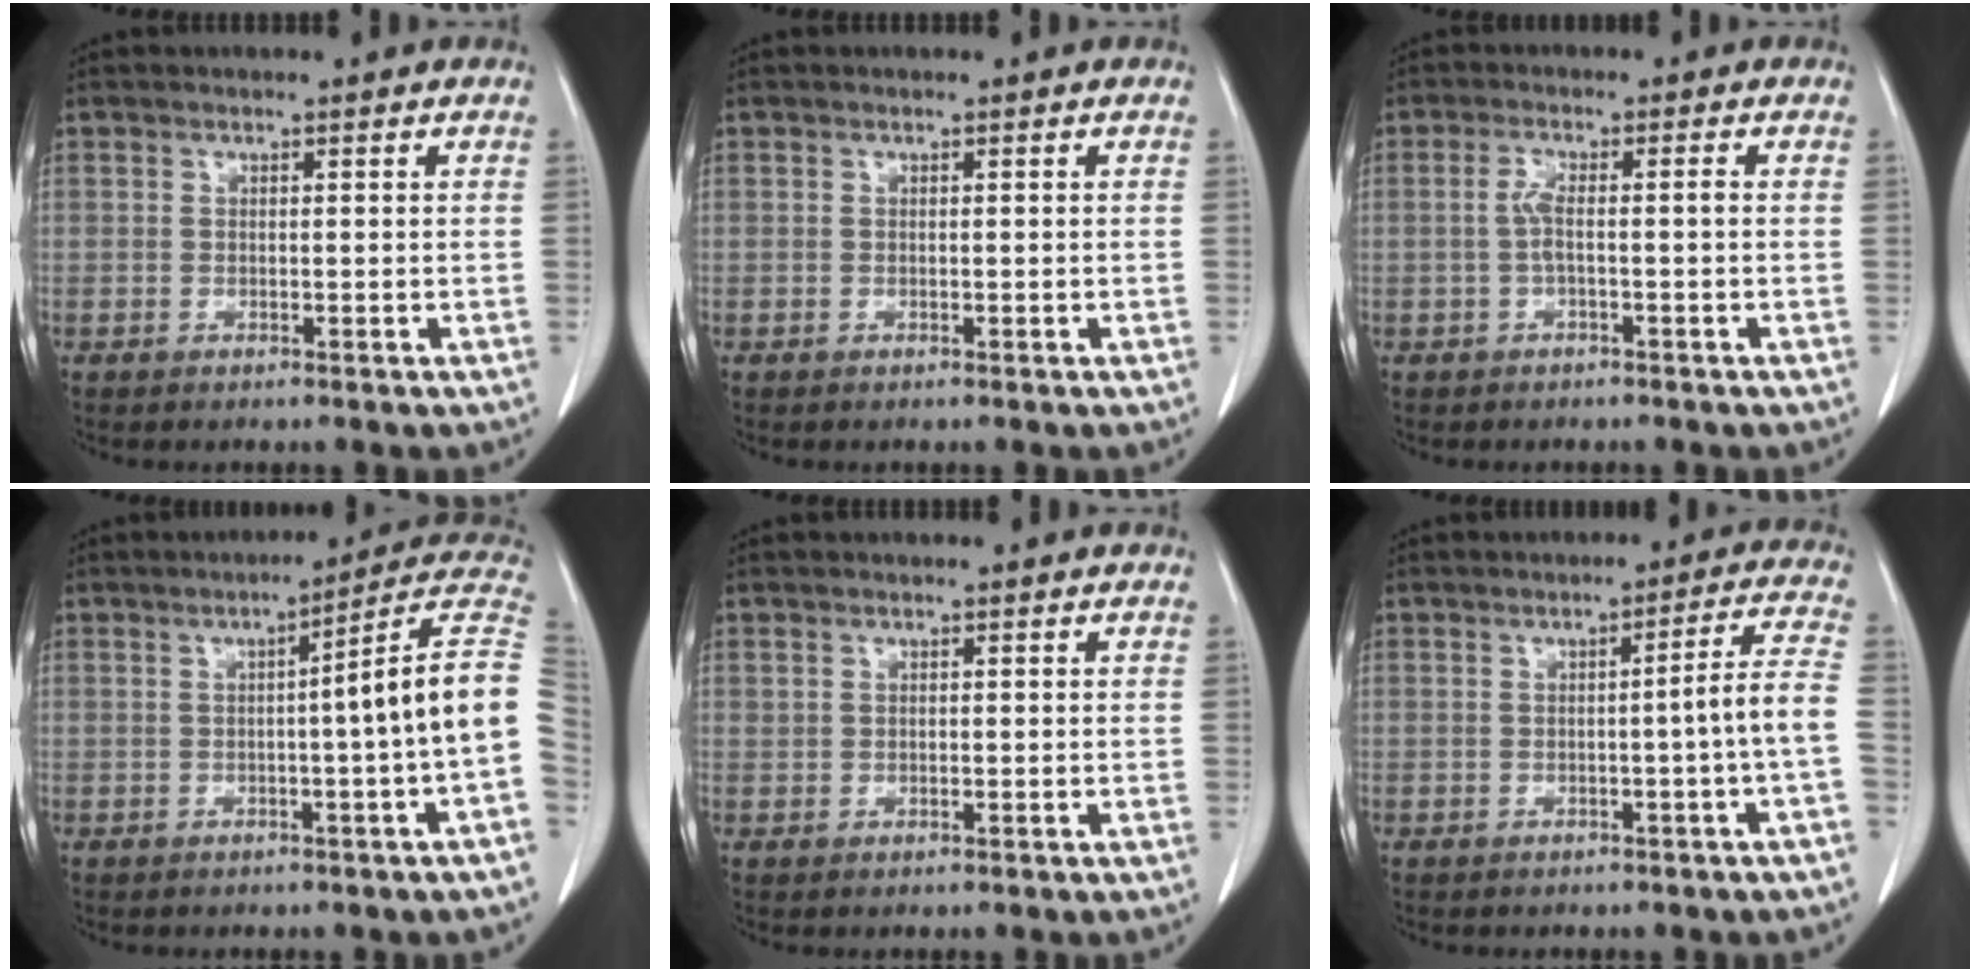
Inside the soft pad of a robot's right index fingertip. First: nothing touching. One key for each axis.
{"total": 0.0}
{"total": 2.9, "fx": -0.5, "fy": 0.2, "fz": 2.8, "tx": -0.060, "ty": 0.009, "tz": -0.010}
{"total": 11.4, "fx": -0.5, "fy": -1.8, "fz": 11.3, "tx": -0.134, "ty": 0.021, "tz": -0.016}
{"total": 0.0}
{"total": 5.5, "fx": -1.2, "fy": -1.4, "fz": 5.2, "tx": -0.064, "ty": 0.007, "tz": -0.019}